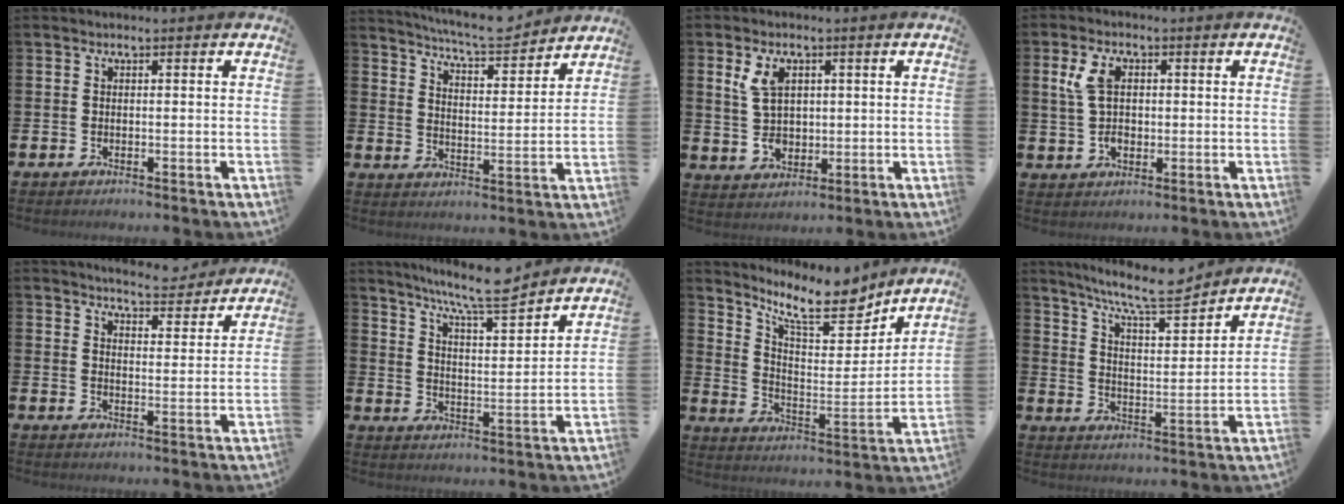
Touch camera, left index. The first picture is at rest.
{"total": 7.6, "force": [7.3, 1.0, 2.0], "torque": [-0.056, -0.052, 0.125]}
{"total": 5.3, "force": [2.0, 3.5, 3.4], "torque": [-0.057, 0.006, 0.031]}
{"total": 5.5, "force": [1.3, 3.5, 4.0], "torque": [-0.074, 0.011, 0.019]}
{"total": 5.3, "force": [5.3, 0.4, 0.2], "torque": [-0.010, -0.038, 0.093]}
{"total": 8.9, "force": [8.1, 0.4, 3.7], "torque": [-0.091, -0.049, 0.143]}
{"total": 11.0, "force": [9.7, 2.8, 4.4], "torque": [-0.094, -0.067, 0.169]}
{"total": 9.1, "force": [8.3, 0.8, 3.7], "torque": [-0.094, -0.047, 0.147]}